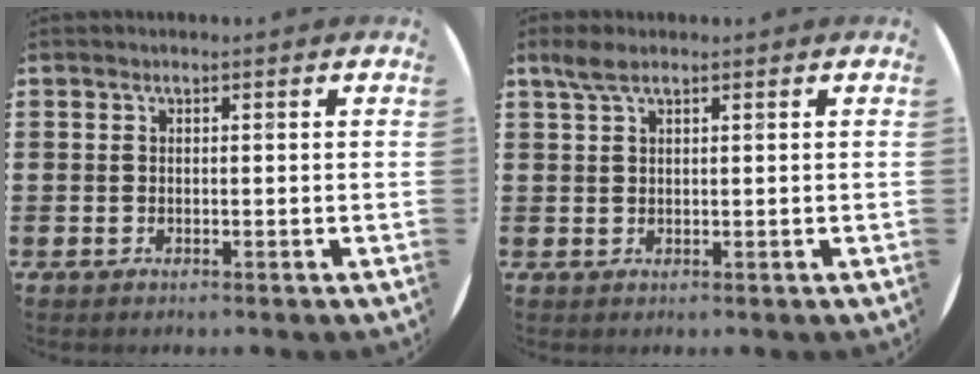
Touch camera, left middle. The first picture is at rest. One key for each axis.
{"total": 2.2, "fx": 1.6, "fy": 0.6, "fz": 1.3, "tx": -0.028, "ty": 0.006, "tz": 0.028}